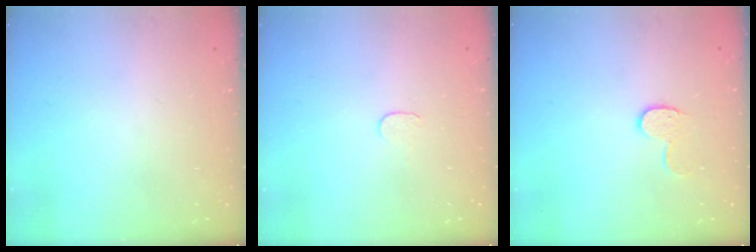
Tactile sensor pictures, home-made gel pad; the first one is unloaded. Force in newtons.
{"total": 3.7, "press": 3.7, "slide": 0.4}
{"total": 6.9, "press": 6.9, "slide": 0.1}